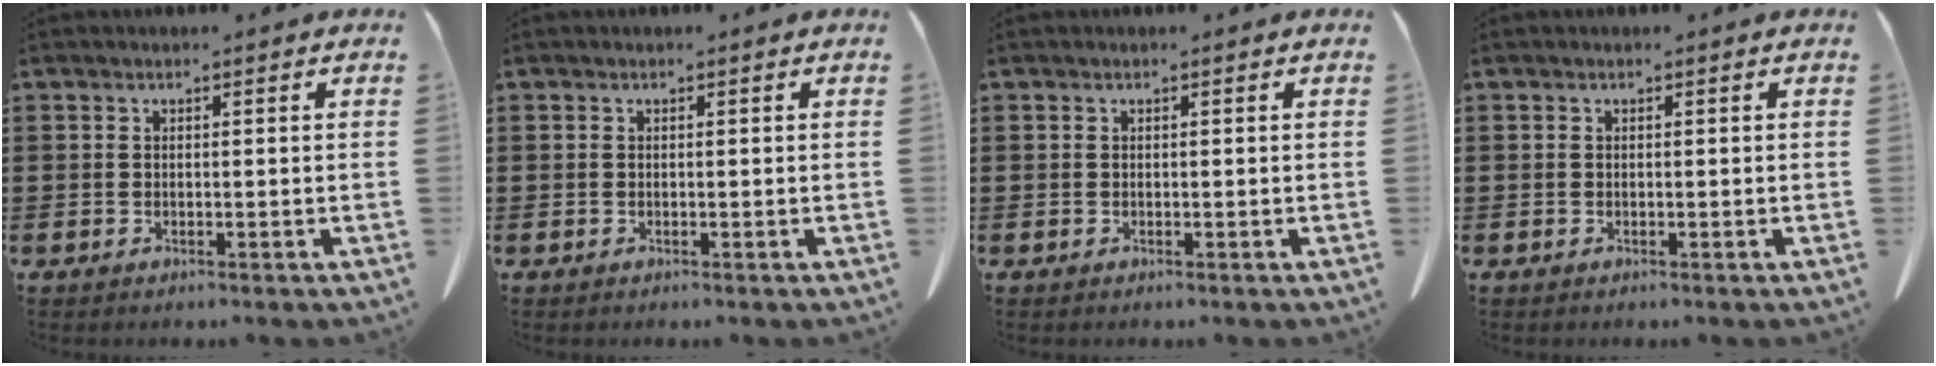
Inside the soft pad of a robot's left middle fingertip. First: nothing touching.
{"total": 0.0}
{"total": 0.0}
{"total": 0.0}